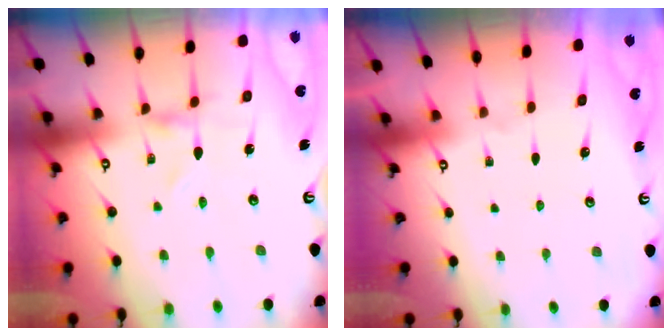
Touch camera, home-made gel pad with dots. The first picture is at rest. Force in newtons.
{"total": 0.0}